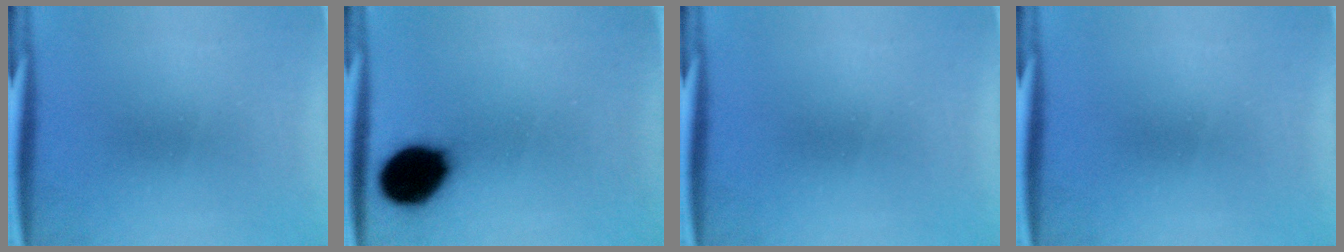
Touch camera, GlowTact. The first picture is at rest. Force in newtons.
{"total": 13.7}
{"total": 0.0}
{"total": 0.0}